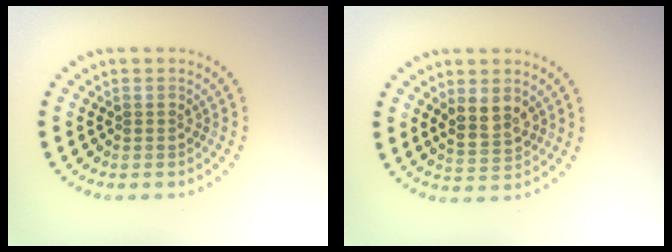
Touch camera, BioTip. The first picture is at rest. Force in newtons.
{"total": 2.6, "press": 2.5, "slide": 0.7}